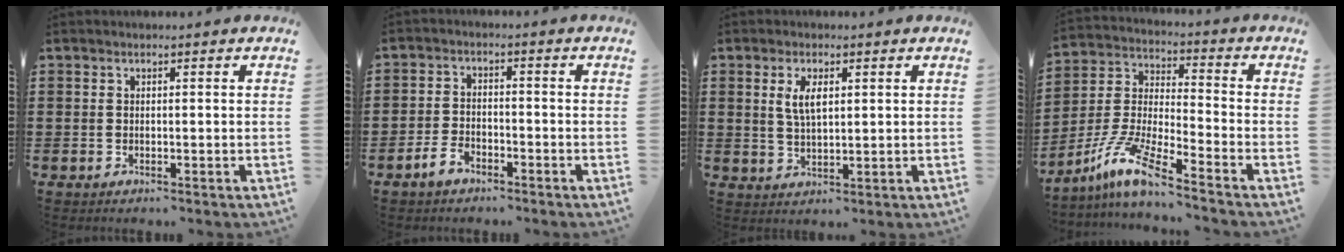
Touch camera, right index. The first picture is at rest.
{"total": 3.3, "force": [-2.4, 1.6, 1.6], "torque": [-0.036, 0.007, -0.049]}
{"total": 4.0, "force": [1.3, 1.6, 3.4], "torque": [-0.073, 0.006, 0.021]}
{"total": 9.5, "force": [-7.5, 0.2, 5.9], "torque": [-0.148, -0.013, -0.158]}